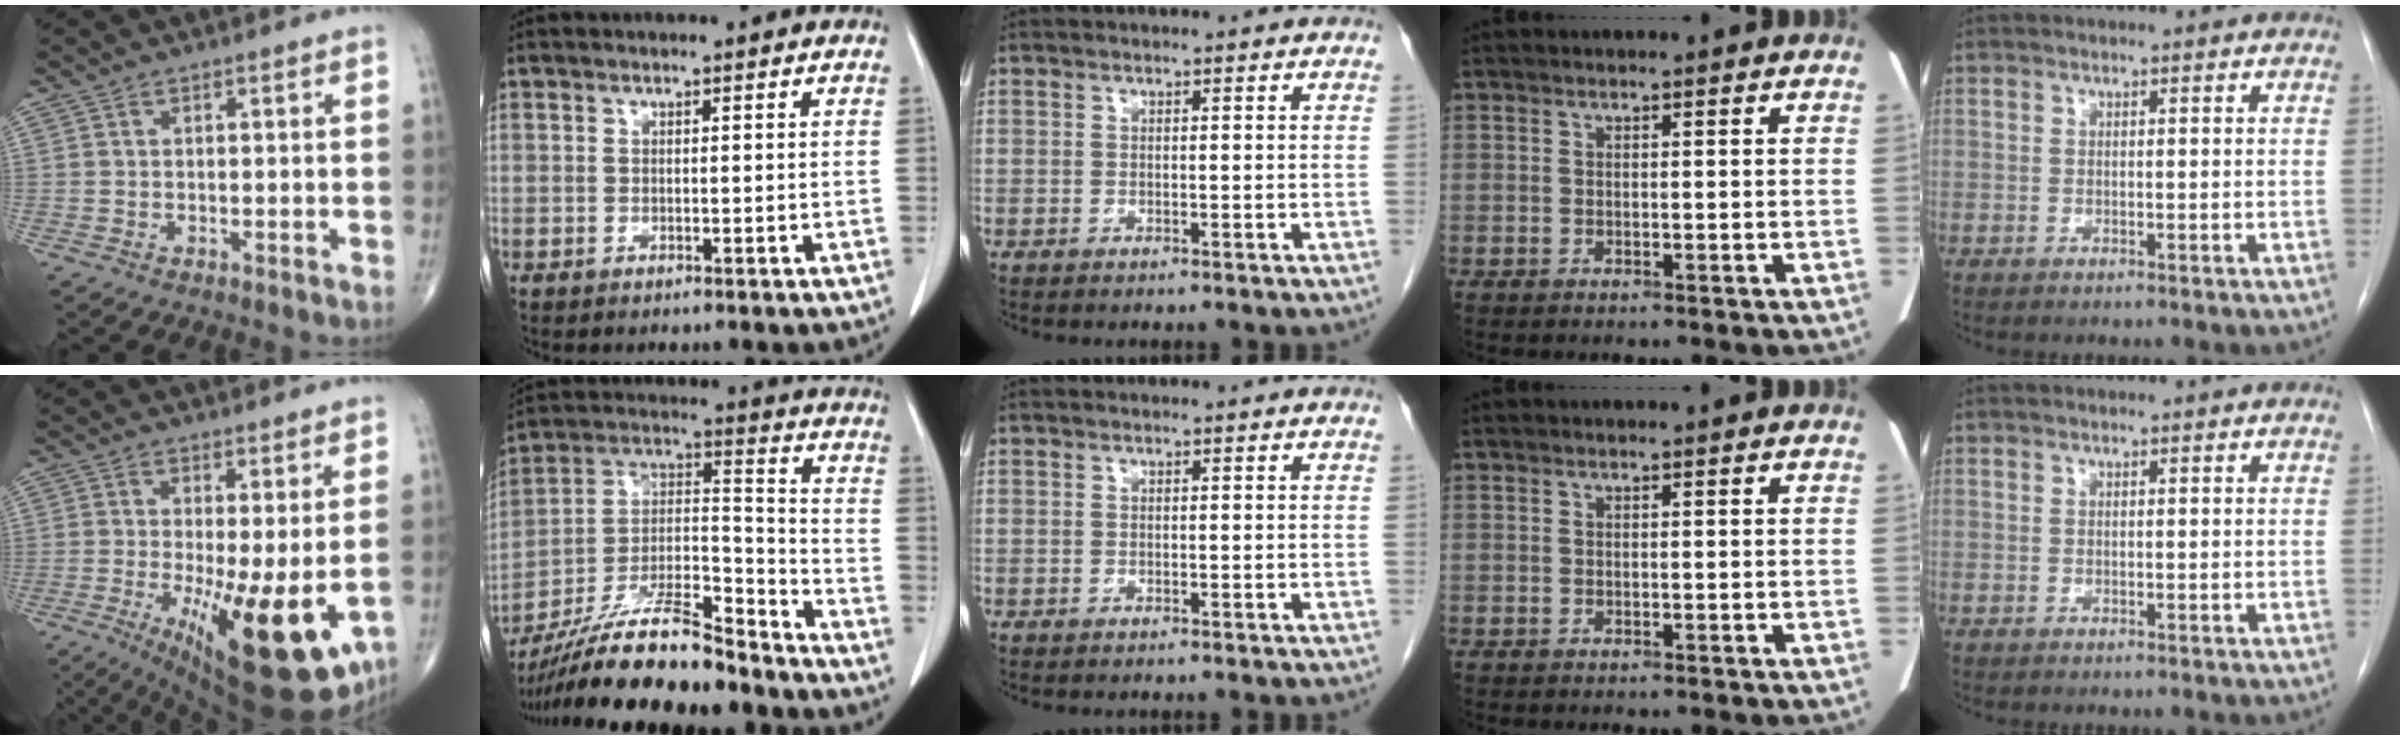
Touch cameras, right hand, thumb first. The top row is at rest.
{"thumb": {"total": 18.2, "force": [-4.2, 5.8, 16.8], "torque": [-0.226, -0.034, -0.041]}, "index": {"total": 22.2, "force": [-18.6, 3.8, 11.5], "torque": [-0.217, 0.002, -0.323]}}